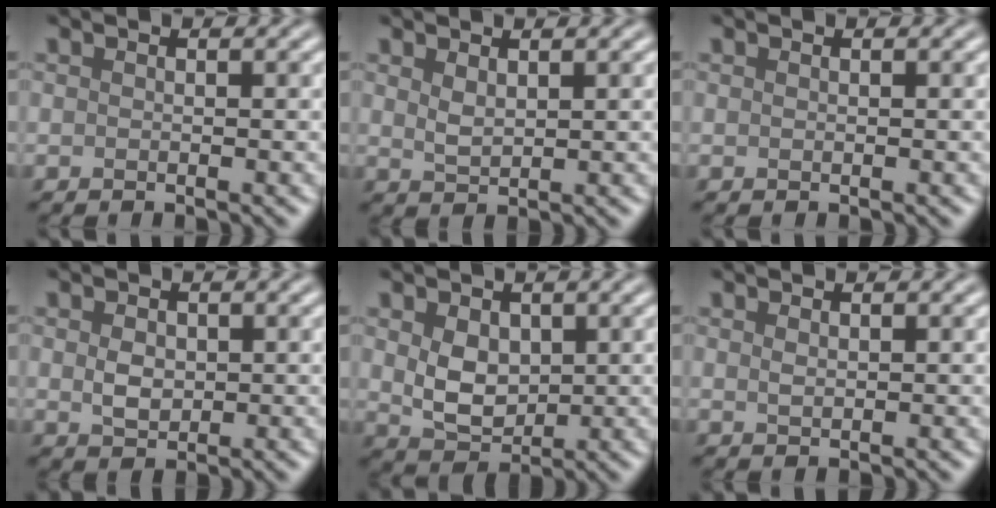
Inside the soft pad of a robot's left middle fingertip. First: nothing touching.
{"total": 1.5, "force": [0.9, 0.7, 1.0], "torque": [-0.024, -0.001, 0.023]}
{"total": 0.0}
{"total": 2.1, "force": [0.2, 1.6, 1.4], "torque": [-0.029, -0.001, 0.006]}
{"total": 3.9, "force": [0.6, 2.9, 2.6], "torque": [-0.056, -0.005, 0.015]}
{"total": 0.8, "force": [0.4, 0.4, 0.5], "torque": [-0.014, -0.001, 0.009]}